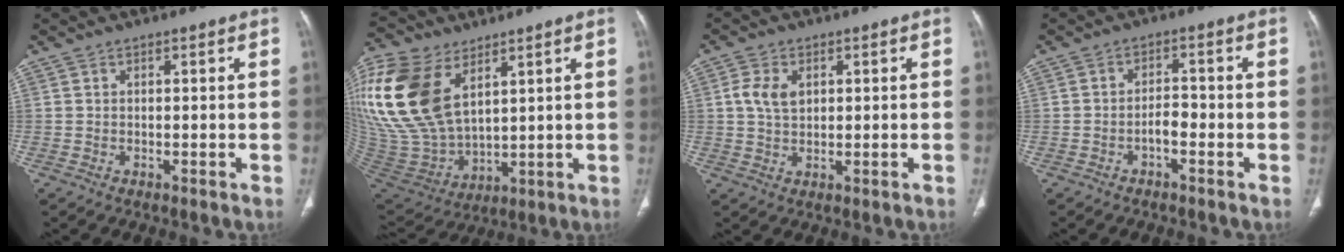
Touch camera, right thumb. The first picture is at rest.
{"total": 24.5, "force": [10.1, 15.0, 16.5], "torque": [-0.383, -0.019, 0.212]}
{"total": 5.0, "force": [1.0, 3.2, 3.7], "torque": [-0.074, 0.001, 0.019]}
{"total": 2.8, "force": [-1.4, 1.3, 2.0], "torque": [-0.028, 0.021, -0.026]}